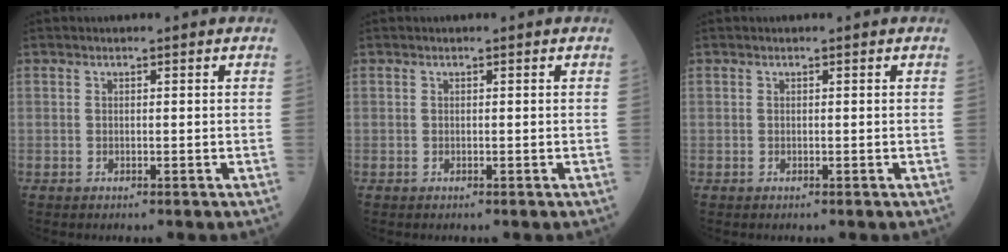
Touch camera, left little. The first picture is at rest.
{"total": 0.0}
{"total": 0.0}